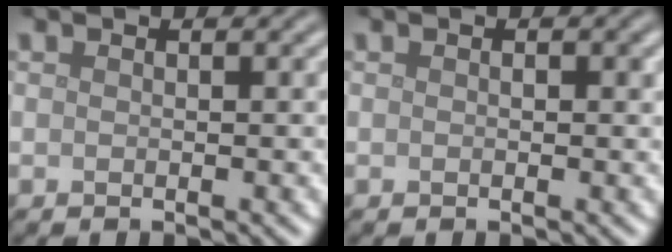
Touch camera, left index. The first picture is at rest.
{"total": 0.7, "force": [0.1, 0.4, 0.5], "torque": [-0.005, -0.002, 0.000]}